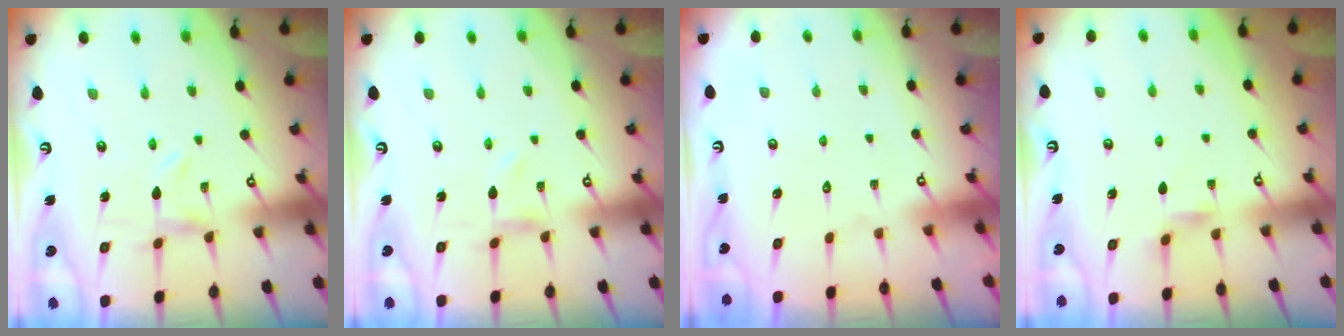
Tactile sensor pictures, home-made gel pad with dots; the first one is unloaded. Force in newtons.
{"total": 0.0}
{"total": 1.7, "press": 1.7, "slide": 0.1}
{"total": 2.3, "press": 2.3, "slide": 0.4}